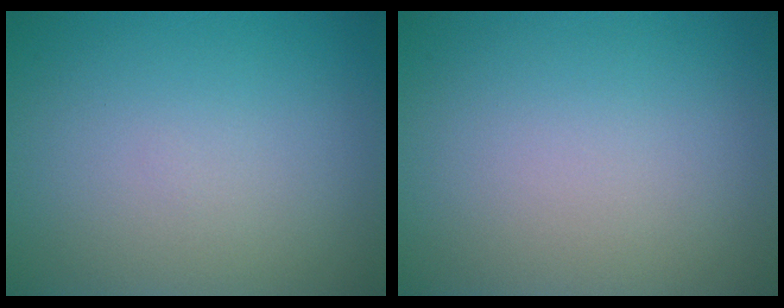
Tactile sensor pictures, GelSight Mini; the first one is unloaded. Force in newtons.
{"total": 0.0}